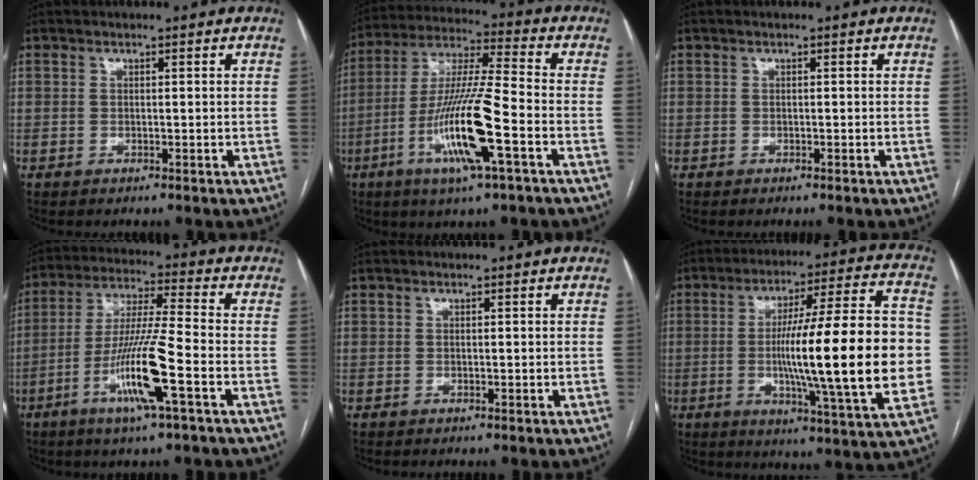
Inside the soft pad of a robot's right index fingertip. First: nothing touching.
{"total": 15.4, "force": [-5.4, 0.5, 14.5], "torque": [-0.290, -0.012, -0.103]}
{"total": 0.0}
{"total": 12.4, "force": [-4.8, -0.5, 11.5], "torque": [-0.227, -0.012, -0.093]}
{"total": 0.0}
{"total": 23.3, "force": [-2.0, 1.0, 23.2], "torque": [-0.324, 0.011, -0.035]}